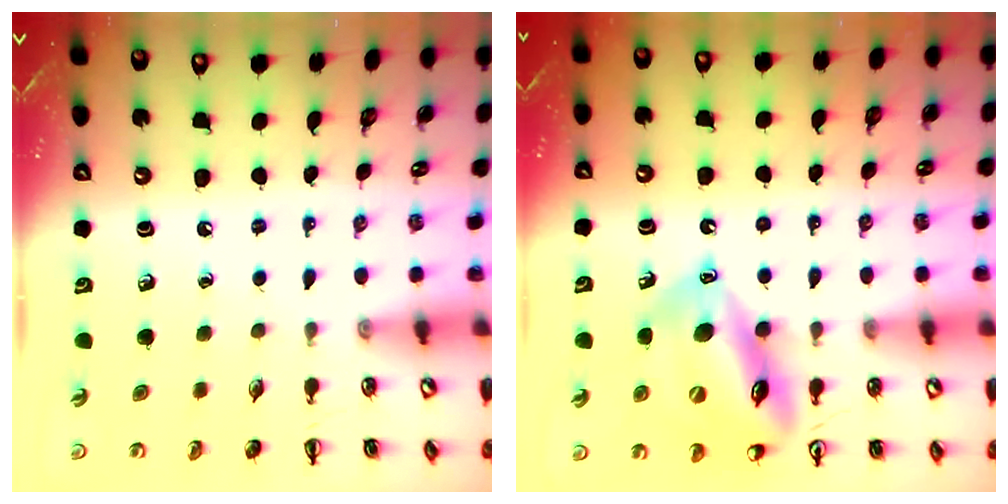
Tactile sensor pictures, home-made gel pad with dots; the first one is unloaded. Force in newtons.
{"total": 15.3, "press": 15.0, "slide": 2.8}